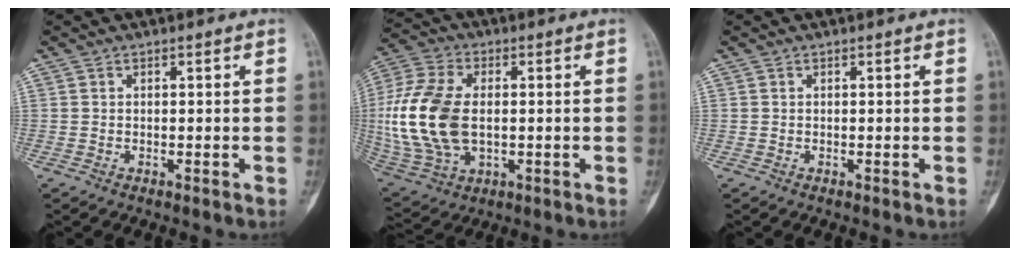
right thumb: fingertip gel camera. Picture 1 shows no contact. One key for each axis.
{"total": 19.1, "fx": 0.1, "fy": 11.6, "fz": 15.1, "tx": -0.336, "ty": -0.002, "tz": 0.011}
{"total": 0.0}